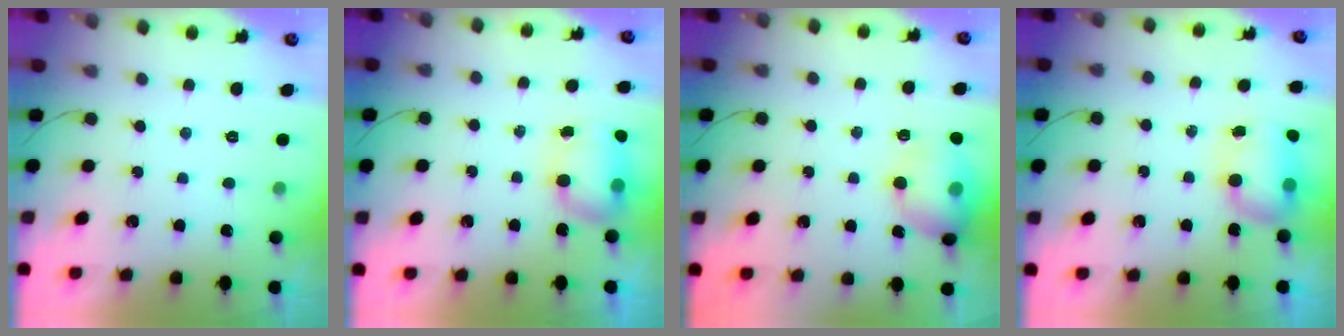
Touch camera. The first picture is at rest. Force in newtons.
{"total": 9.1, "press": 8.3, "slide": 3.7}
{"total": 13.8, "press": 13.6, "slide": 2.8}
{"total": 7.8, "press": 7.7, "slide": 1.1}